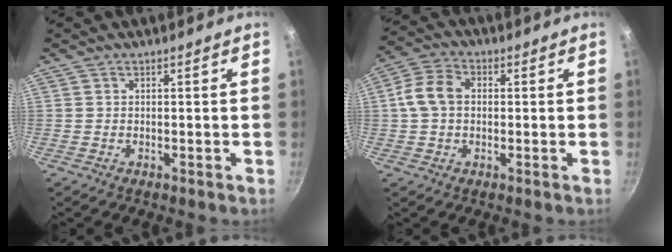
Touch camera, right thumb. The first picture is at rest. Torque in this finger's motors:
{"motor_torque": [-0.32, 0.40, 0.26, -0.21, 0.05]}